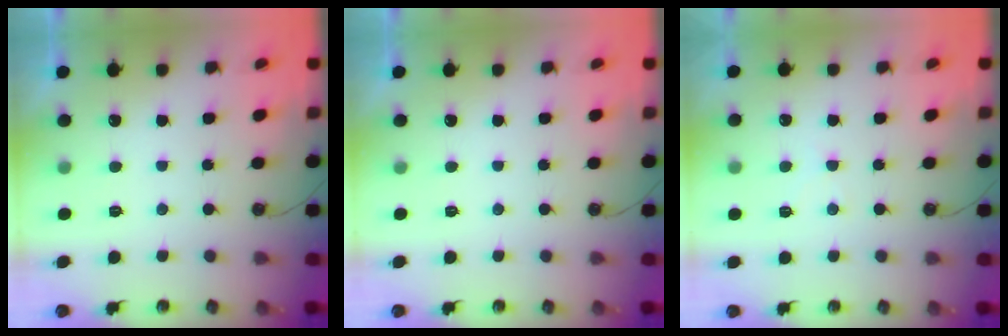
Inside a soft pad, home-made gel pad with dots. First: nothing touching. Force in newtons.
{"total": 0.0}
{"total": 4.6, "press": 4.5, "slide": 0.5}